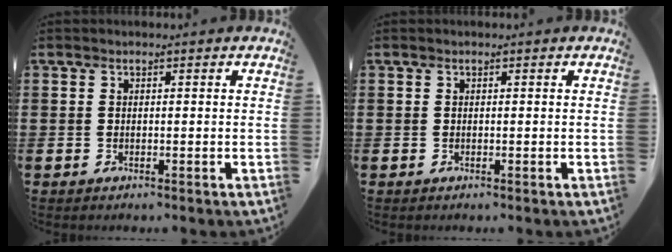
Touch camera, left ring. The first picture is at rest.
{"total": 0.0}